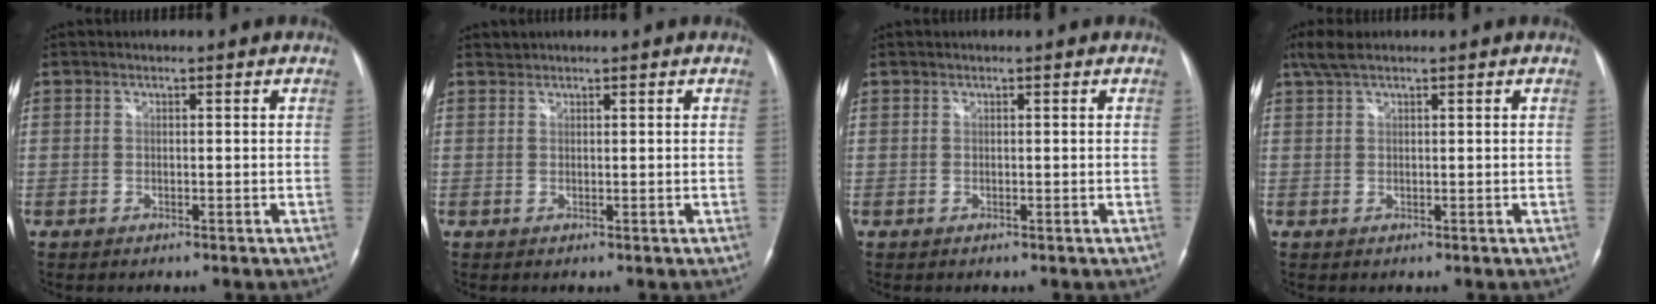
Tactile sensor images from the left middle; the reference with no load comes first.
{"total": 0.7, "force": [0.6, 0.0, -0.2], "torque": [0.000, 0.005, 0.012]}
{"total": 0.0}
{"total": 3.0, "force": [2.3, 0.6, 1.9], "torque": [-0.050, 0.019, 0.050]}